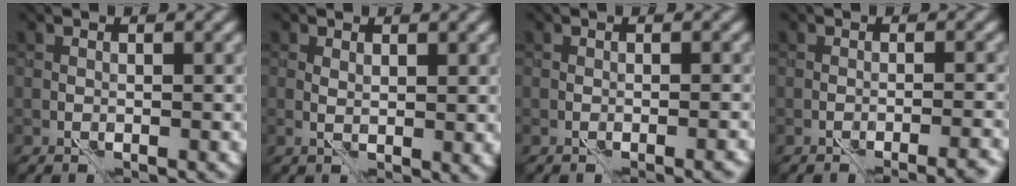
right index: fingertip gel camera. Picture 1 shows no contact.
{"total": 1.3, "force": [0.9, 0.2, 0.9], "torque": [-0.013, -0.002, 0.018]}
{"total": 1.3, "force": [-1.0, 0.3, 0.8], "torque": [-0.009, -0.004, -0.014]}
{"total": 3.0, "force": [-2.5, 0.3, 1.5], "torque": [-0.023, 0.004, -0.032]}